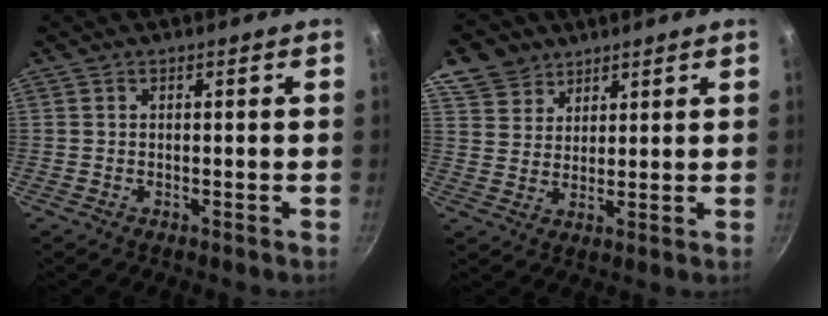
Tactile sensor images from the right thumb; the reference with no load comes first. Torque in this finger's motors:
{"motor_torque": [-1.43, 1.63, 0.38, -0.15, 0.23]}